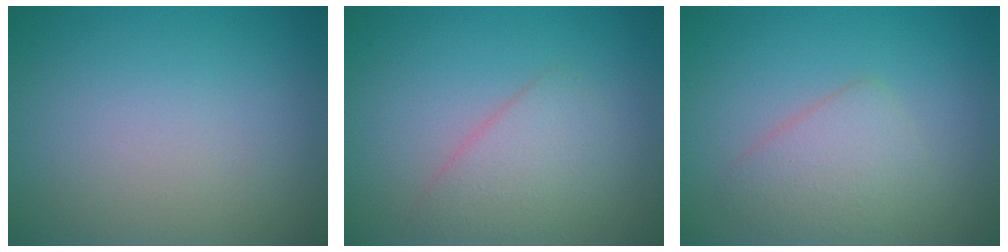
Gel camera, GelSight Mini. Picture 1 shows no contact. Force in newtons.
{"total": 2.8, "press": 2.7, "slide": 0.2}
{"total": 2.9, "press": 2.9, "slide": 0.0}